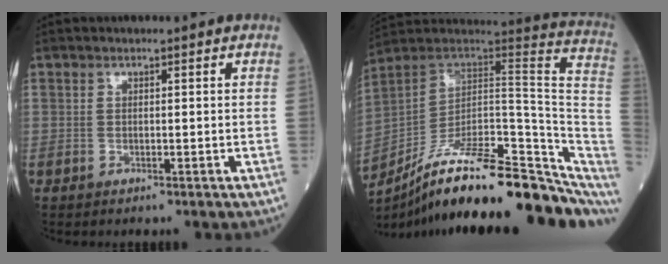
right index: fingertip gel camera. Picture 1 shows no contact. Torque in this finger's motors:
{"motor_torque": [0.75, -1.39, 0.69, 0.12]}